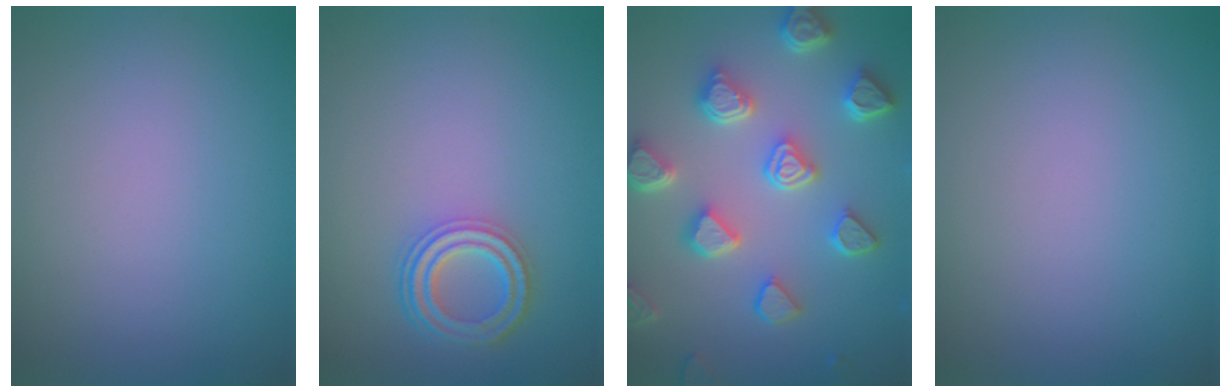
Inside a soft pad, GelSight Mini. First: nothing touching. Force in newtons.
{"total": 3.5, "press": 2.9, "slide": 2.0}
{"total": 6.7, "press": 5.3, "slide": 4.0}
{"total": 0.0}